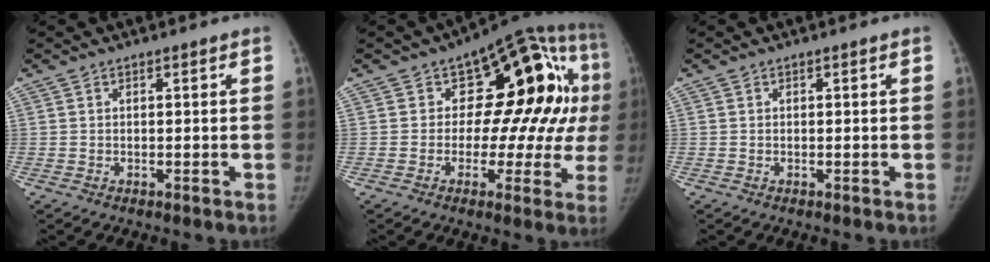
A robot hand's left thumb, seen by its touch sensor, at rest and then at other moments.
{"total": 19.6, "force": [2.3, 11.1, 16.0], "torque": [-0.141, 0.020, 0.020]}
{"total": 0.0}